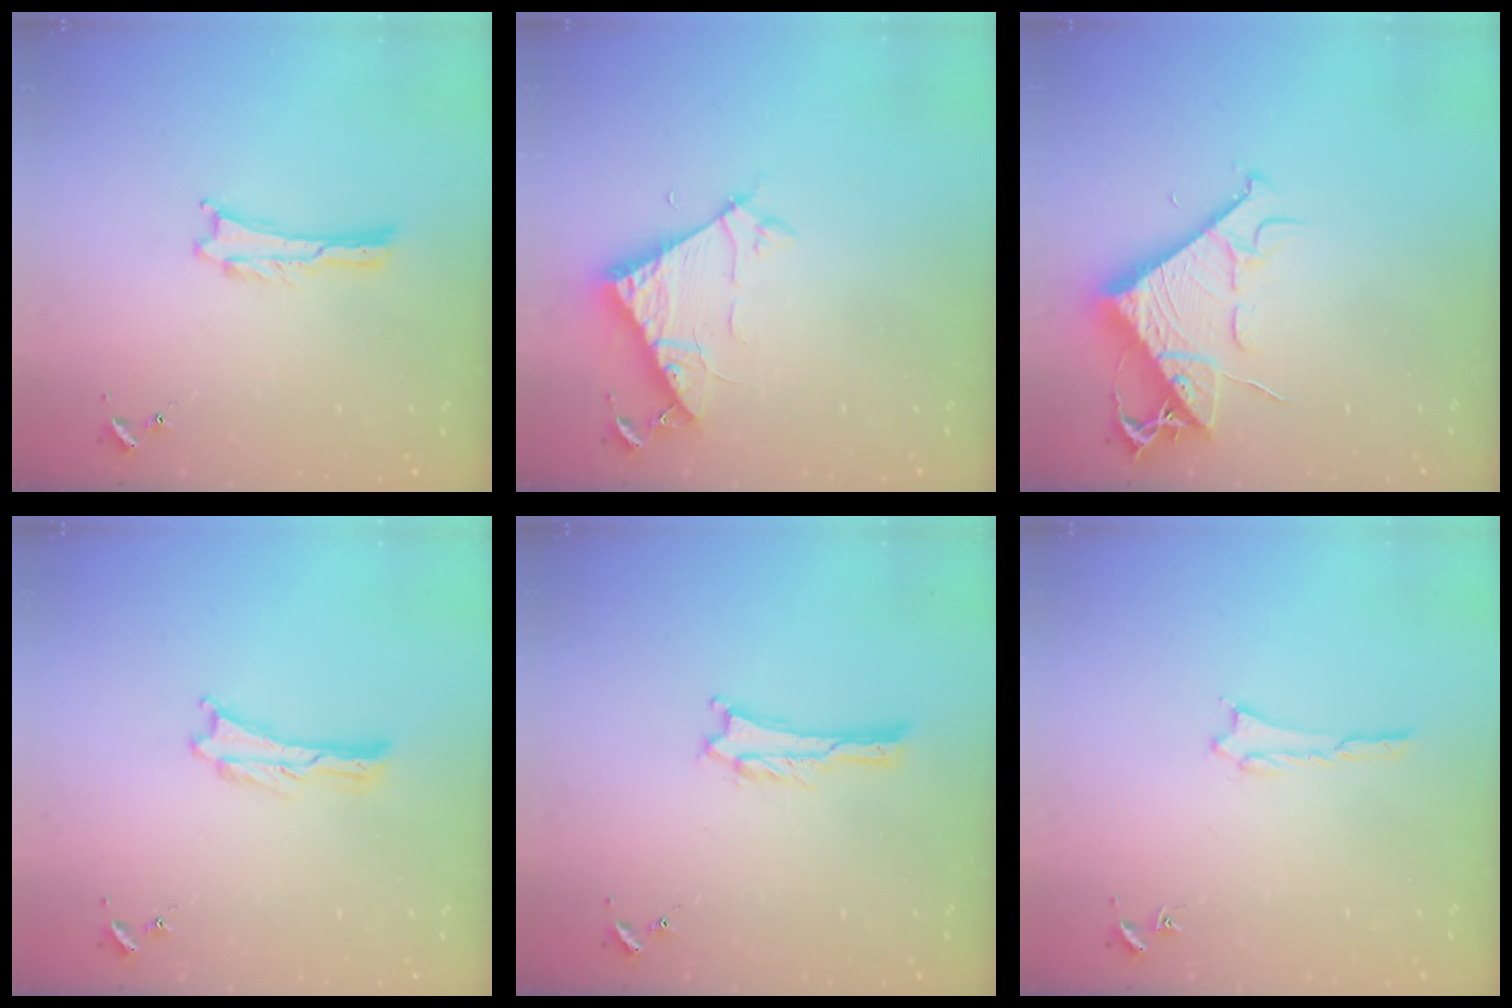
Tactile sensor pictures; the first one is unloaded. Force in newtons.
{"total": 7.1, "press": 7.1, "slide": 0.6}
{"total": 9.2, "press": 9.1, "slide": 1.2}
{"total": 0.0}
{"total": 1.0, "press": 1.0, "slide": 0.1}
{"total": 1.4, "press": 1.4, "slide": 0.2}